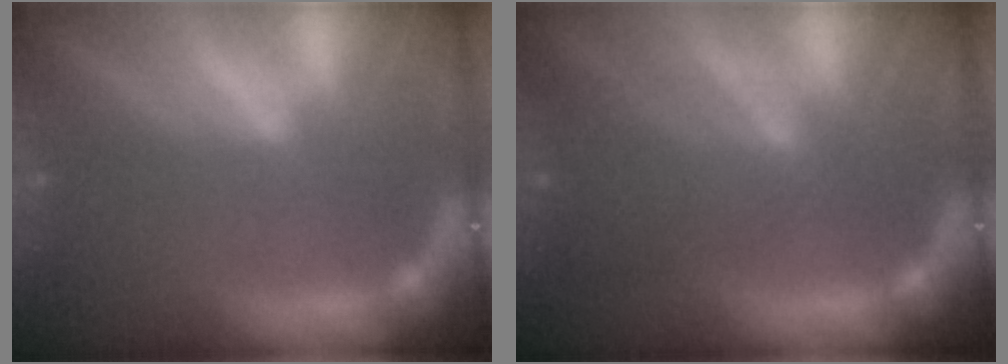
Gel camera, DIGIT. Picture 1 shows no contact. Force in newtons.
{"total": 5.6}